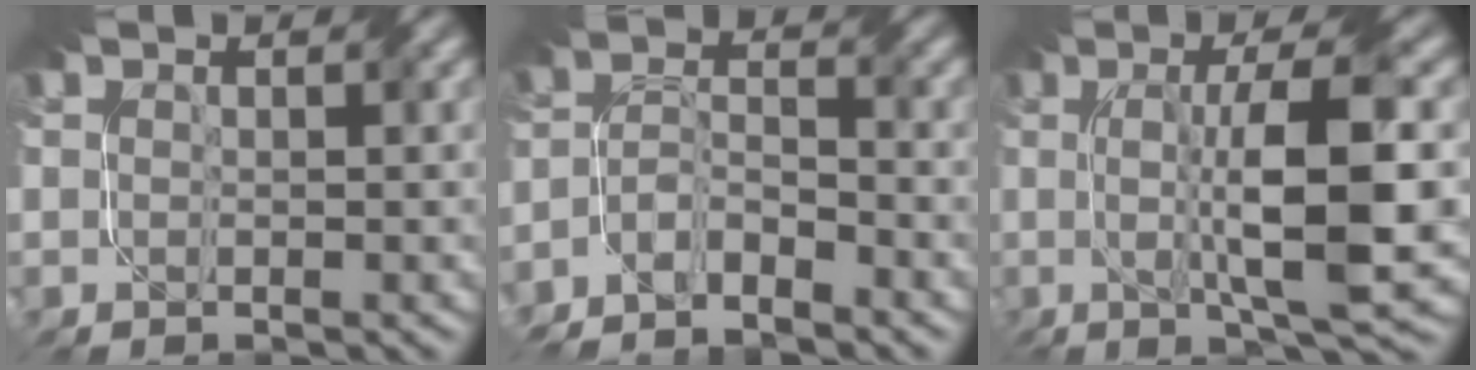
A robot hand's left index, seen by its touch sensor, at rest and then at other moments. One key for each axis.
{"total": 4.5, "fx": -3.7, "fy": 1.3, "fz": 2.2, "tx": -0.043, "ty": -0.005, "tz": -0.073}
{"total": 10.3, "fx": -0.1, "fy": 2.4, "fz": 10.0, "tx": -0.149, "ty": 0.003, "tz": 0.009}